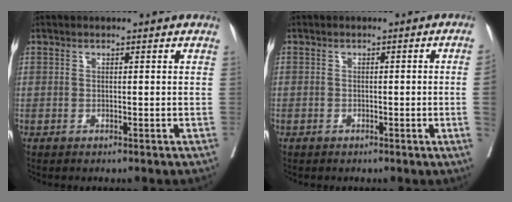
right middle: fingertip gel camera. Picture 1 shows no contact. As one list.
[{"total": 2.2, "force": [-0.6, -0.3, 2.1], "torque": [-0.030, 0.002, -0.008]}]